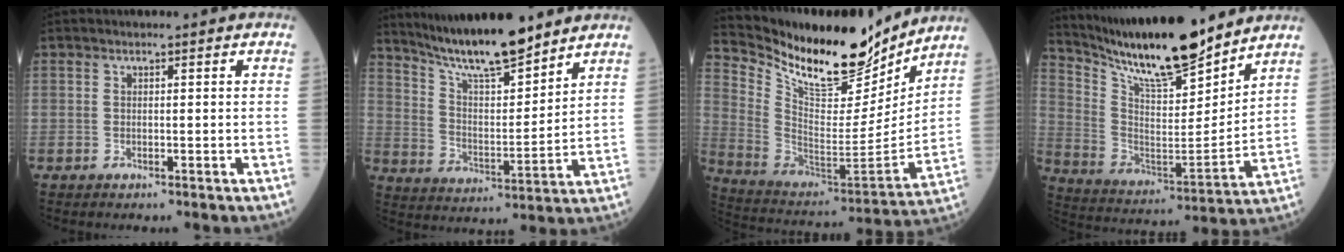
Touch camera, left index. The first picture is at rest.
{"total": 14.4, "force": [12.4, 1.6, 7.2], "torque": [-0.127, 0.000, 0.223]}
{"total": 20.6, "force": [17.9, 5.5, 8.6], "torque": [-0.169, -0.031, 0.304]}
{"total": 18.6, "force": [16.1, 2.3, 9.0], "torque": [-0.169, -0.014, 0.286]}